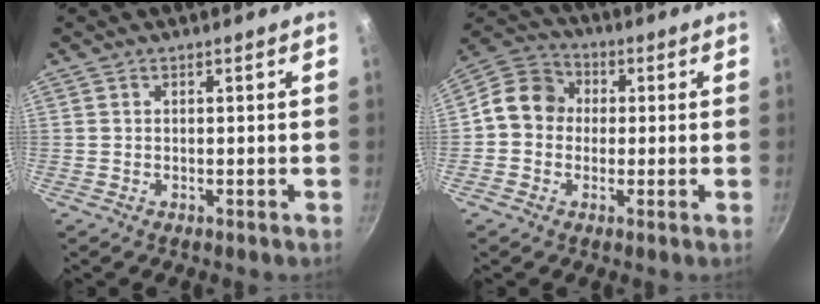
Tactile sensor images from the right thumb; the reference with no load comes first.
{"total": 11.0, "force": [0.7, 9.8, 4.8], "torque": [-0.046, 0.026, -0.012]}